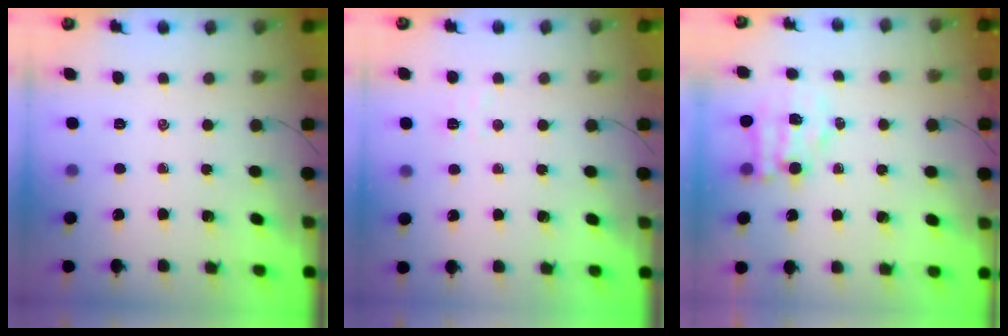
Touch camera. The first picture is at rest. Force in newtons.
{"total": 3.9, "press": 3.8, "slide": 1.0}
{"total": 5.1, "press": 5.0, "slide": 0.9}